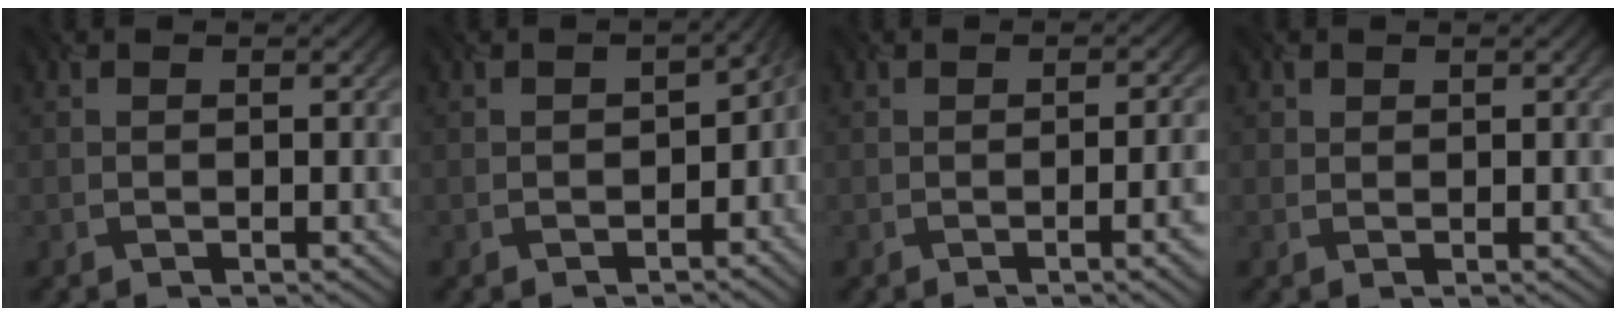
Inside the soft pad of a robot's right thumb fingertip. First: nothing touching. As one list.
[{"total": 5.0, "force": [-2.0, 3.3, 3.2], "torque": [-0.031, -0.018, -0.017]}, {"total": 5.5, "force": [-1.9, 1.9, 4.8], "torque": [-0.043, 0.002, -0.019]}, {"total": 1.3, "force": [0.8, 1.0, -0.1], "torque": [0.005, 0.001, 0.022]}]